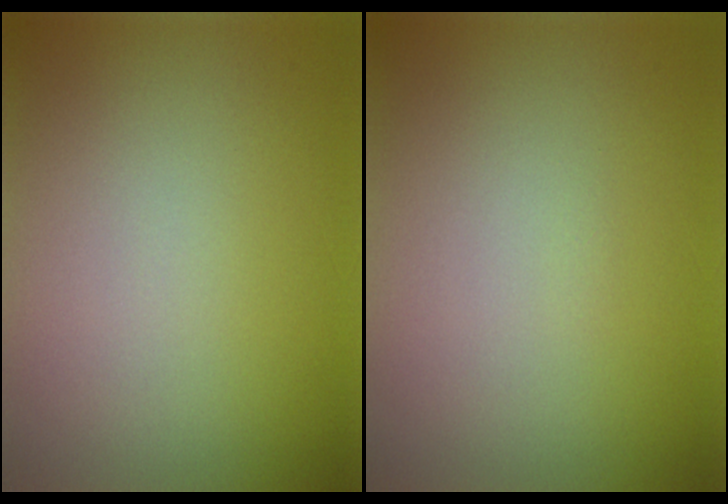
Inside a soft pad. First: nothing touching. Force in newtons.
{"total": 0.0}